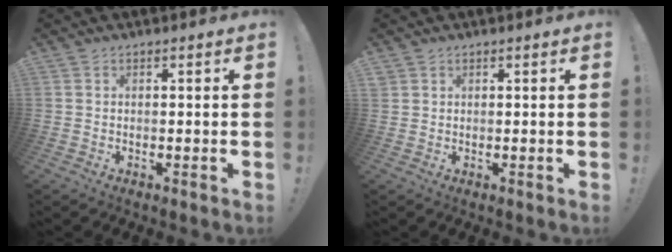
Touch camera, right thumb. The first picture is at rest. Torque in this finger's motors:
{"motor_torque": [0.10, 0.10, 0.00, 0.00, -0.02]}